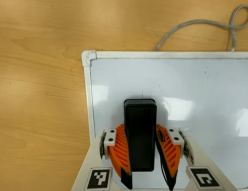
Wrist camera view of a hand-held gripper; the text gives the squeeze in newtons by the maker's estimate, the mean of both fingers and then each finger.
{"total": 11.1, "left": 10.8, "right": 11.4}